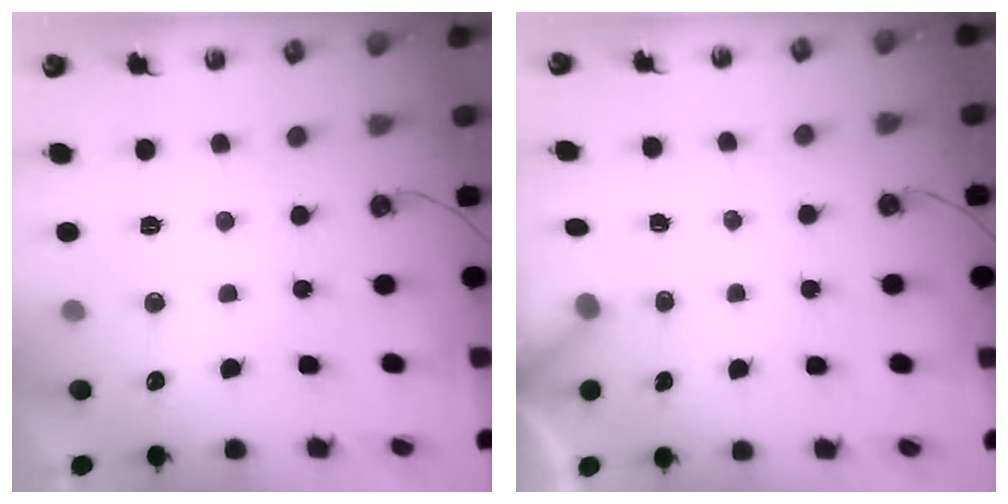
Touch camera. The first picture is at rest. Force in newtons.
{"total": 3.5, "press": 3.5, "slide": 0.3}